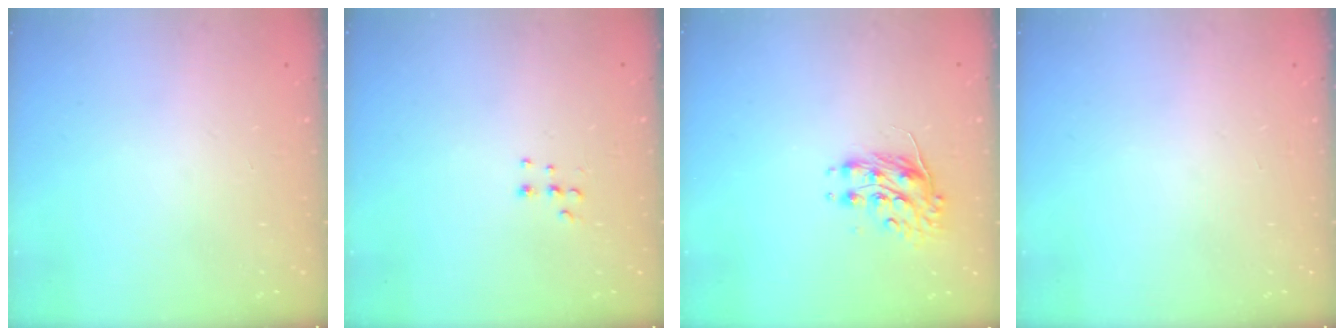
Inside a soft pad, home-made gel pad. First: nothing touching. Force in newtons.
{"total": 5.3, "press": 5.2, "slide": 0.5}
{"total": 8.0, "press": 8.0, "slide": 0.4}
{"total": 0.0}